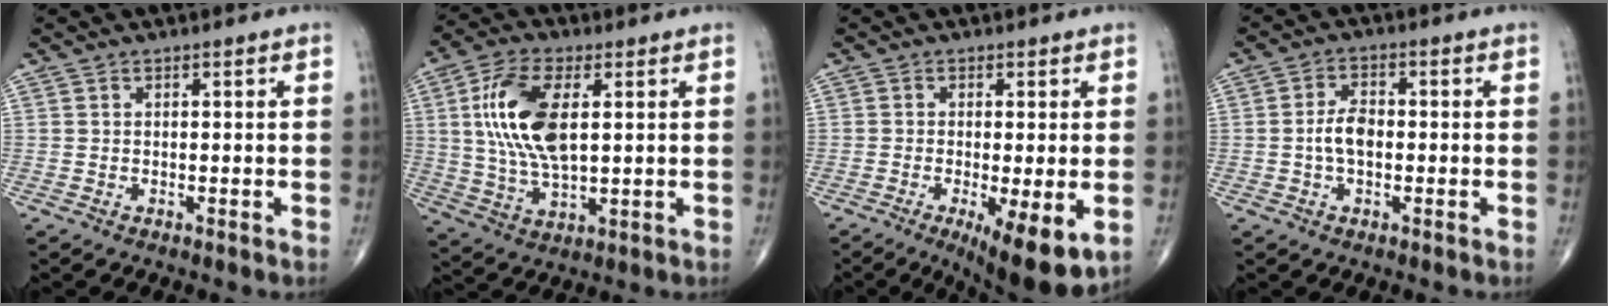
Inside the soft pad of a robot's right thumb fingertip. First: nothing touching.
{"total": 14.3, "force": [2.8, 6.7, 12.3], "torque": [-0.249, -0.004, 0.056]}
{"total": 11.0, "force": [-3.4, 3.1, 10.0], "torque": [-0.152, -0.022, -0.046]}
{"total": 4.6, "force": [-0.6, 2.6, 3.7], "torque": [-0.069, 0.013, -0.016]}